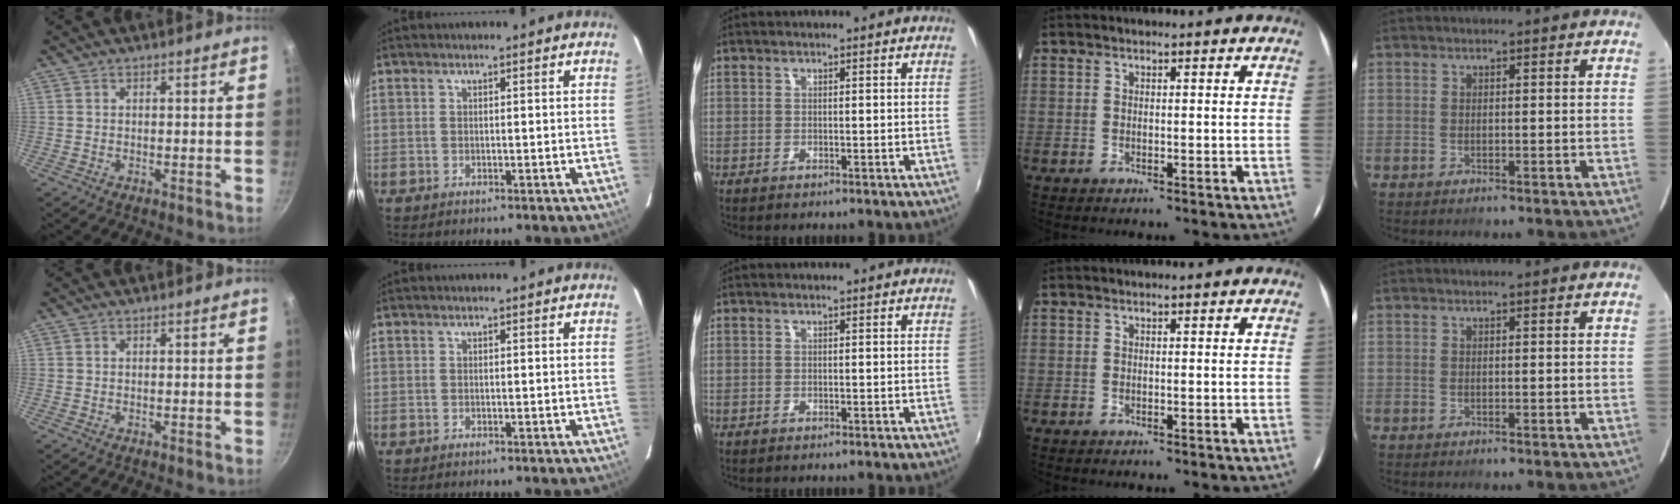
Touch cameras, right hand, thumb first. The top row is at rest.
{}